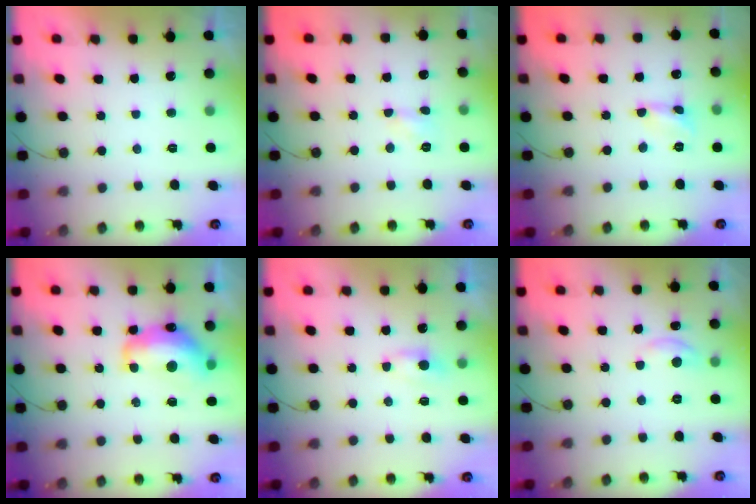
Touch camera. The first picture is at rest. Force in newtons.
{"total": 3.5, "press": 3.5, "slide": 0.5}
{"total": 1.6, "press": 1.6, "slide": 0.1}
{"total": 13.3, "press": 13.3, "slide": 1.1}
{"total": 3.8, "press": 3.8, "slide": 0.5}
{"total": 4.4, "press": 4.3, "slide": 0.6}